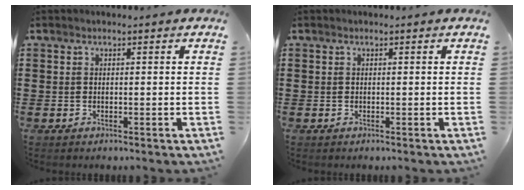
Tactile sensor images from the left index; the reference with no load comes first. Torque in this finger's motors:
{"motor_torque": [-0.01, 0.00, 0.00, 0.00]}